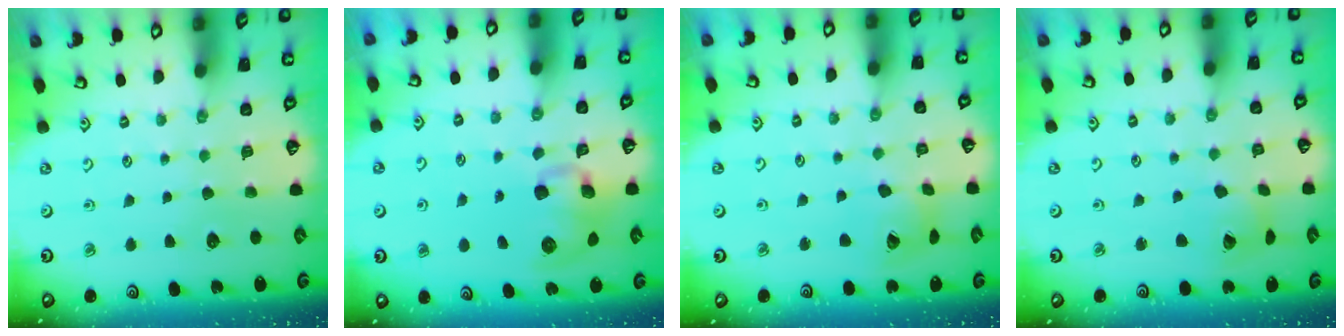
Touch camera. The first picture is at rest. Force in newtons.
{"total": 10.6, "press": 10.5, "slide": 1.5}
{"total": 9.7, "press": 9.6, "slide": 1.3}
{"total": 6.9, "press": 6.9, "slide": 0.7}